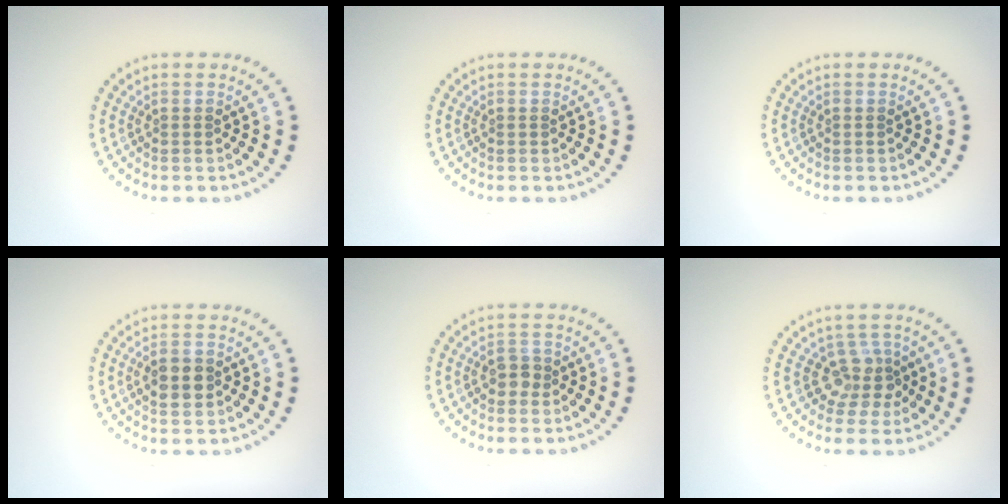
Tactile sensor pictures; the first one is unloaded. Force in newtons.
{"total": 0.0}
{"total": 0.0}
{"total": 2.6, "press": 2.6, "slide": 0.1}
{"total": 1.6, "press": 1.5, "slide": 0.5}
{"total": 2.9, "press": 2.1, "slide": 2.0}